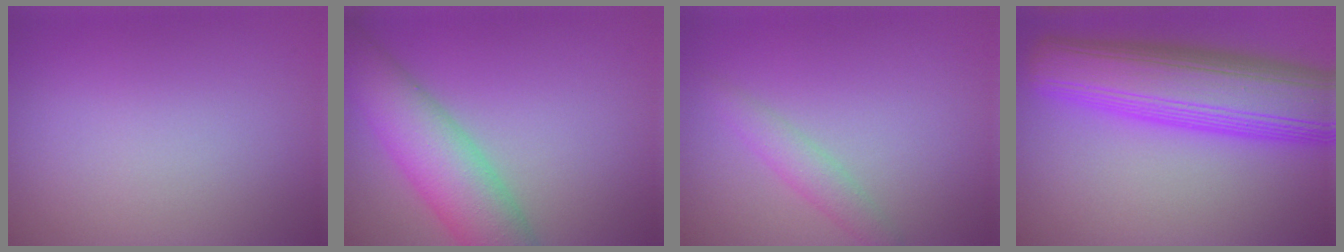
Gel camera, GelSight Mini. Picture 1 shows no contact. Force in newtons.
{"total": 7.5, "press": 7.5, "slide": 0.3}
{"total": 2.0, "press": 2.0, "slide": 0.0}
{"total": 11.4, "press": 11.4, "slide": 0.4}